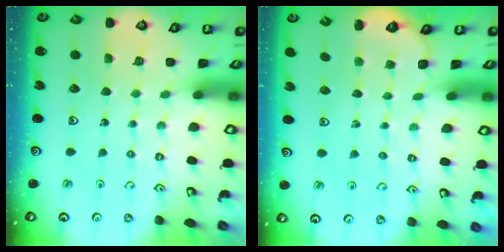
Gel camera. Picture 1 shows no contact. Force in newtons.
{"total": 1.6, "press": 0.7, "slide": 1.5}